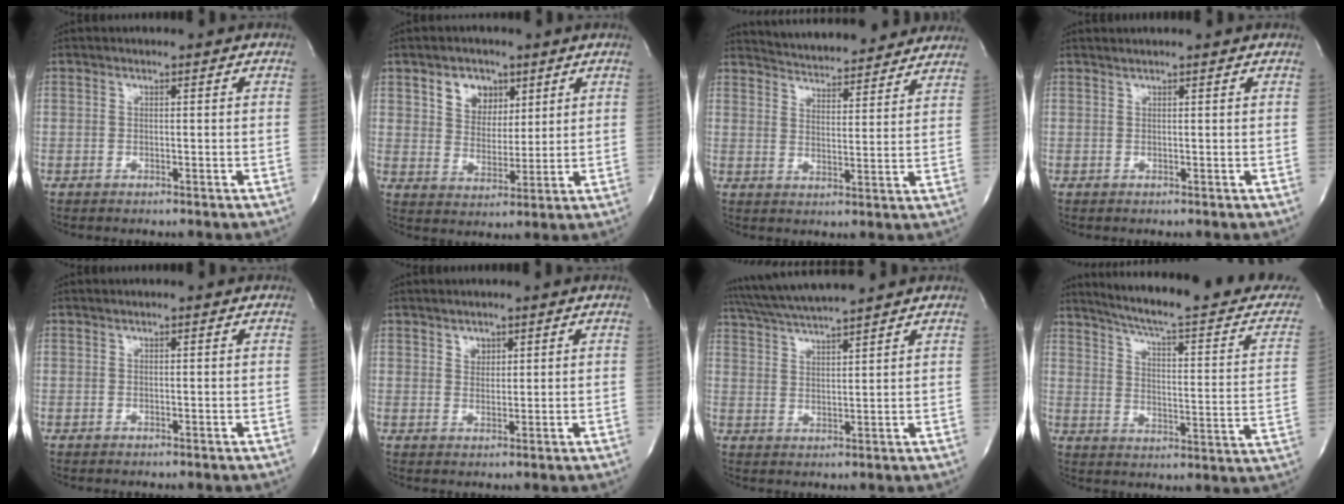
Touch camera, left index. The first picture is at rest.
{"total": 5.9, "force": [2.9, 4.5, 2.6], "torque": [-0.046, 0.008, 0.053]}
{"total": 16.5, "force": [15.6, 2.6, 4.7], "torque": [-0.067, 0.004, 0.205]}
{"total": 0.8, "force": [0.7, -0.3, 0.2], "torque": [-0.011, 0.006, 0.017]}
{"total": 0.0}
{"total": 1.7, "force": [0.9, 1.3, 0.6], "torque": [-0.009, -0.004, 0.016]}
{"total": 9.3, "force": [8.4, -0.8, 3.9], "torque": [-0.078, 0.019, 0.144]}
{"total": 23.9, "force": [20.6, 2.0, 12.0], "torque": [-0.174, -0.059, 0.258]}